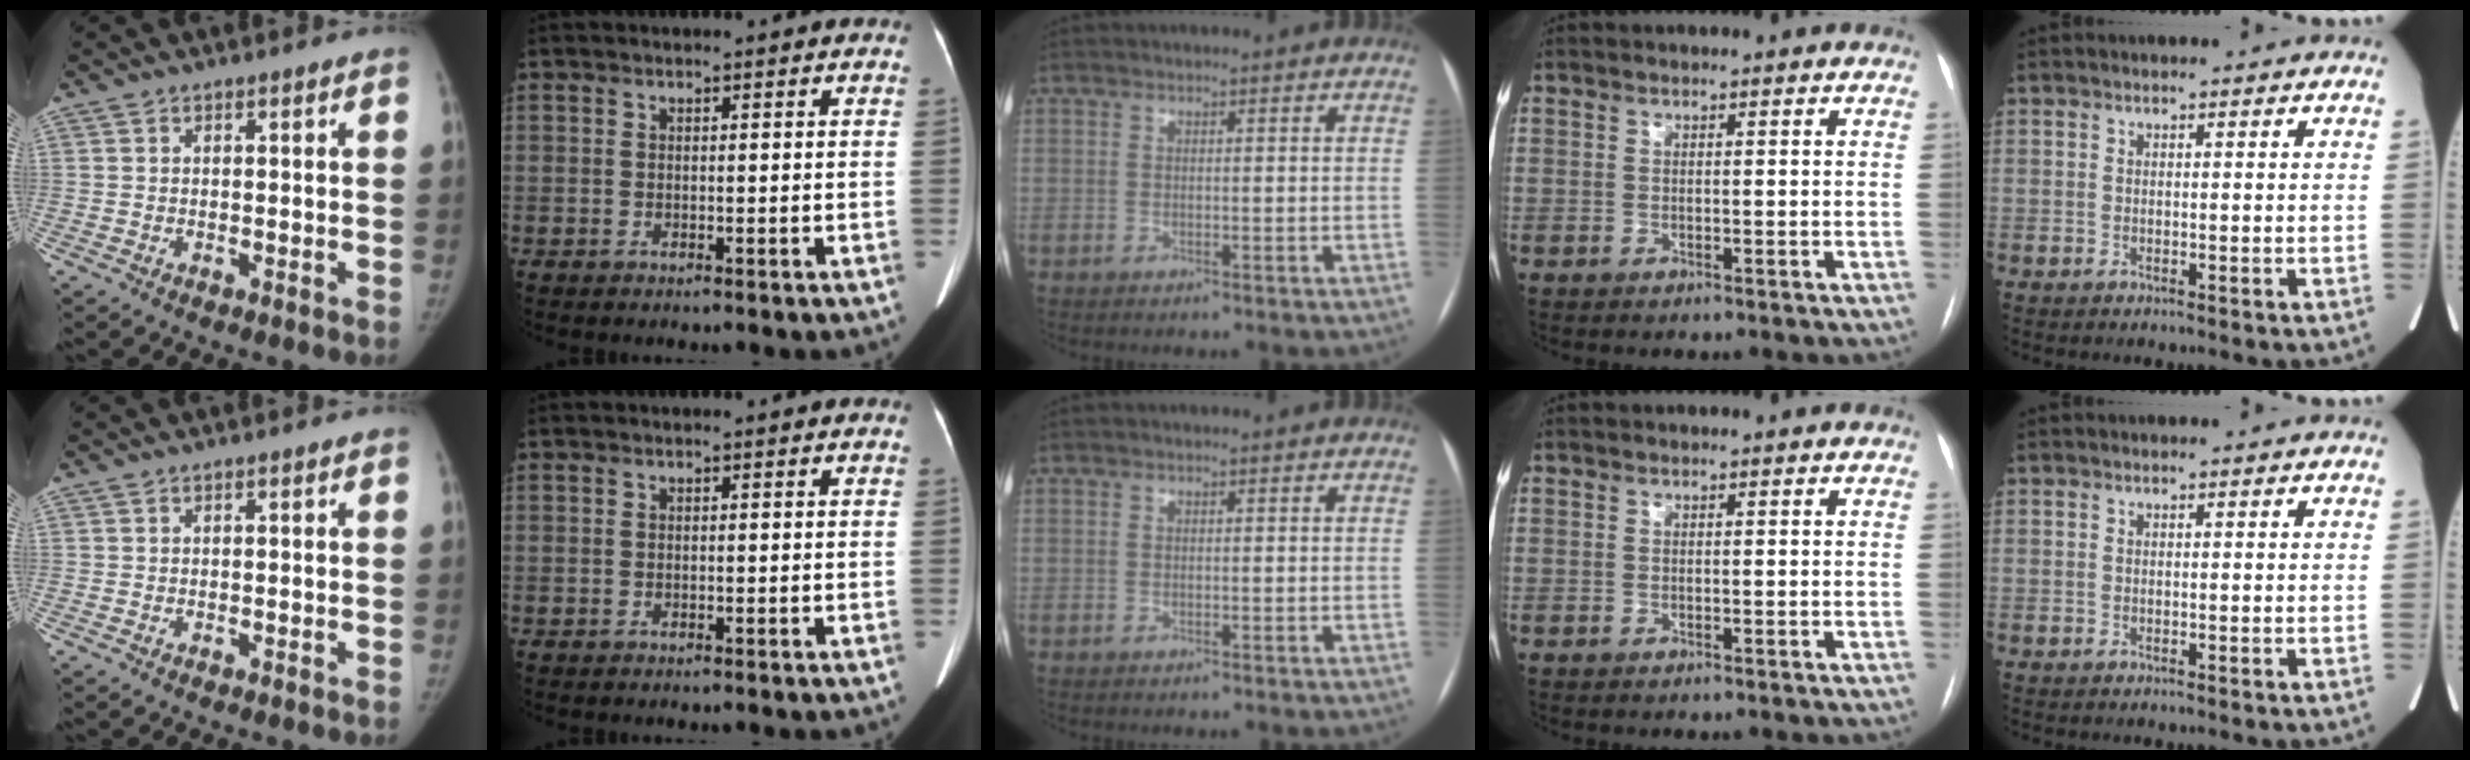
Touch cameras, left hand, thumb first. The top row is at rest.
{}